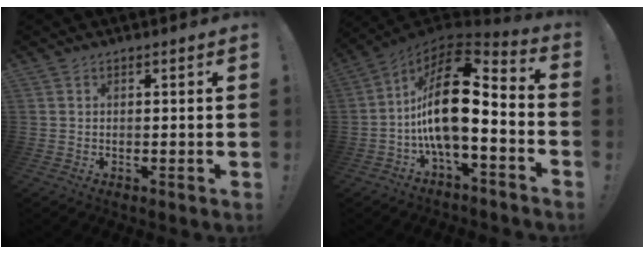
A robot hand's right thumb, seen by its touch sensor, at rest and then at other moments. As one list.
[{"total": 19.4, "force": [-0.9, 8.2, 17.6], "torque": [-0.316, 0.007, -0.014]}]